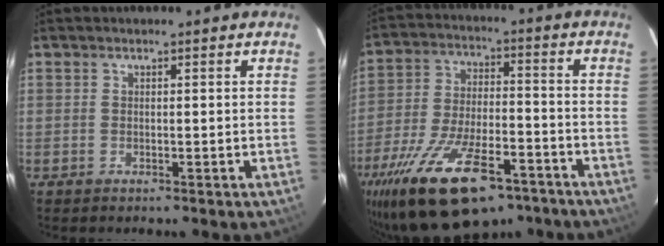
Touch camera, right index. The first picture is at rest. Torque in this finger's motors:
{"motor_torque": [1.86, -0.28, 0.77, 0.21]}